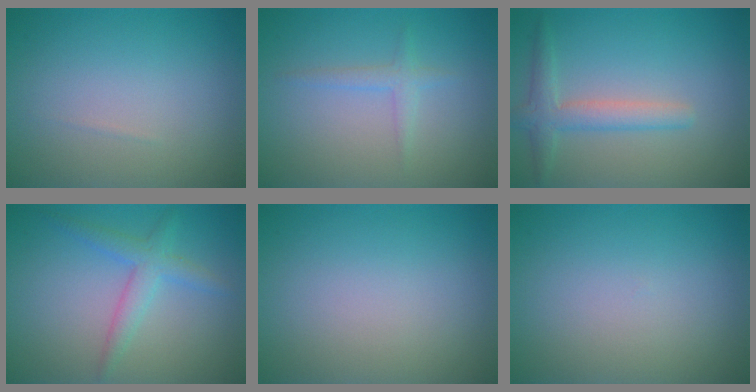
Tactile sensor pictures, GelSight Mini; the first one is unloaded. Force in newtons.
{"total": 1.4, "press": 1.4, "slide": 0.0}
{"total": 2.8, "press": 2.8, "slide": 0.1}
{"total": 2.6, "press": 2.6, "slide": 0.1}
{"total": 0.0}
{"total": 0.0}